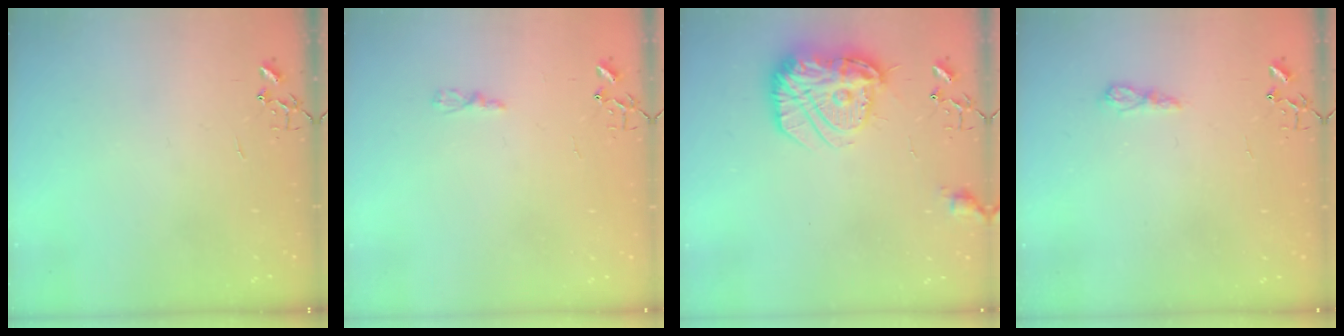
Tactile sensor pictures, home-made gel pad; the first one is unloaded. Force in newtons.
{"total": 3.2, "press": 3.1, "slide": 0.4}
{"total": 17.4, "press": 17.4, "slide": 1.3}
{"total": 5.5, "press": 5.5, "slide": 0.6}